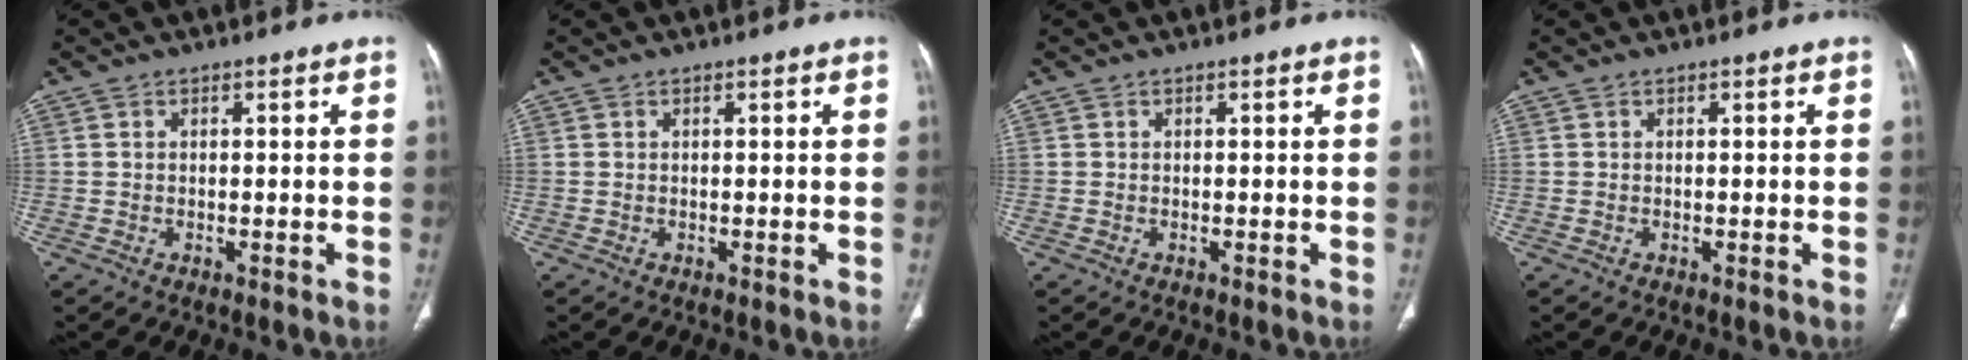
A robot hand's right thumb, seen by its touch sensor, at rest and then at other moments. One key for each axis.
{"total": 0.0}
{"total": 0.0}
{"total": 0.0}